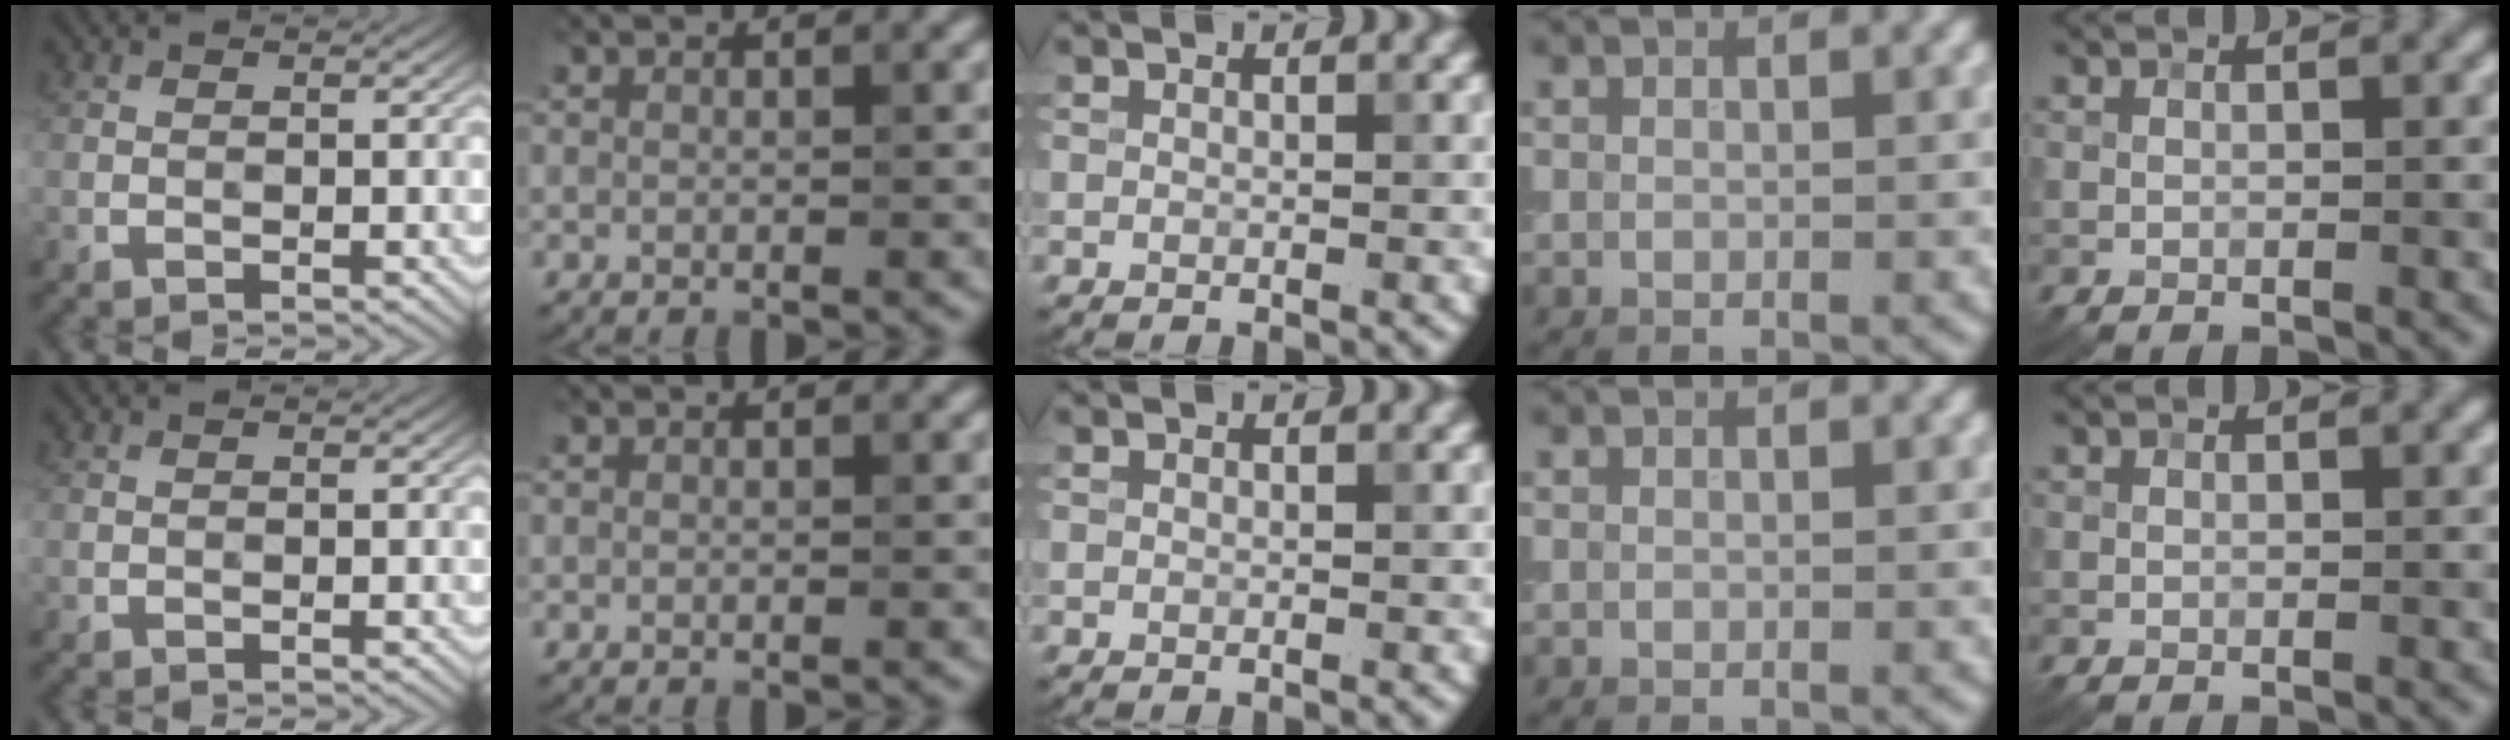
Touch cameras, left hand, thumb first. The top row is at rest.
{}